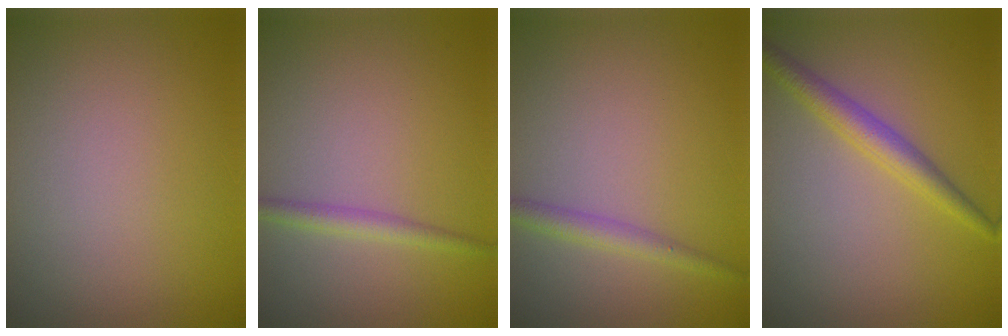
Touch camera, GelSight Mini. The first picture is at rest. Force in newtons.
{"total": 1.8, "press": 1.8, "slide": 0.0}
{"total": 1.9, "press": 1.9, "slide": 0.0}
{"total": 2.8, "press": 2.8, "slide": 0.1}